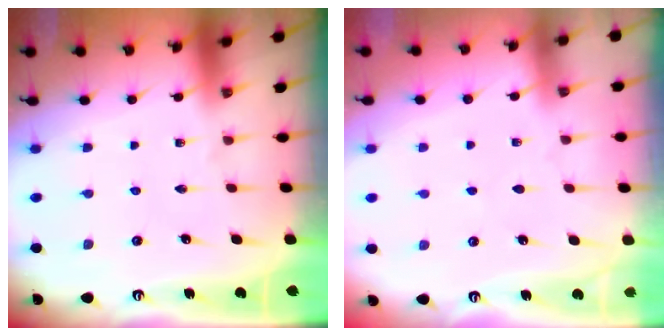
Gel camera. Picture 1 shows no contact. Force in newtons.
{"total": 2.8, "press": 2.8, "slide": 0.4}